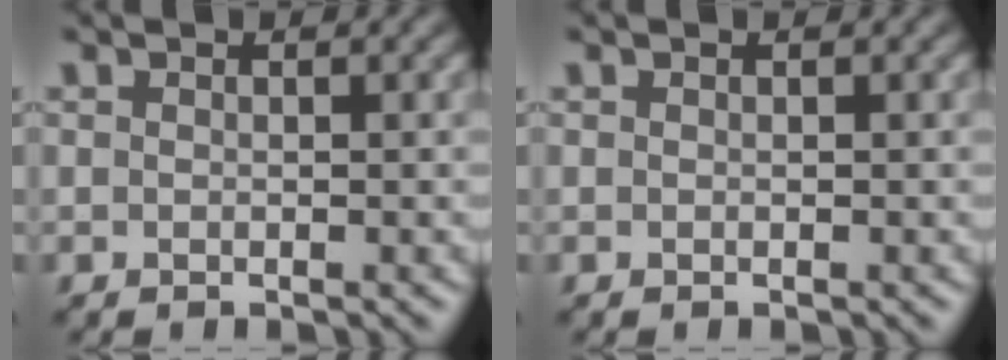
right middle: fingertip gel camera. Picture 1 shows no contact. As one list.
[{"total": 0.0}]